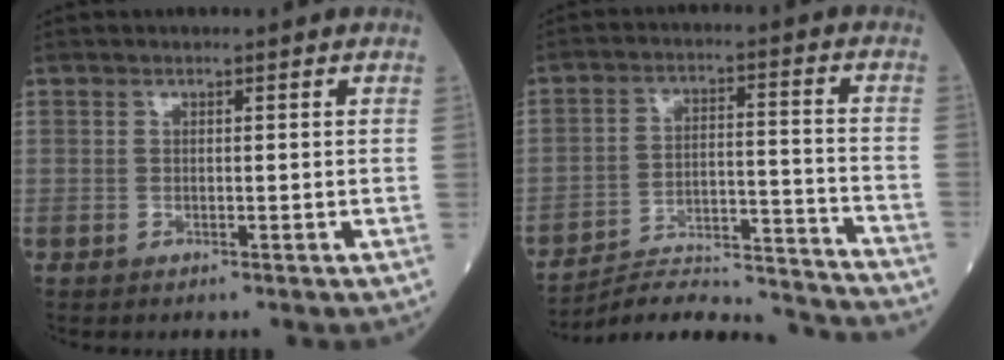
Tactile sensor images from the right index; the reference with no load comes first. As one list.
[{"total": 18.3, "force": [-18.0, -0.9, 3.3], "torque": [-0.048, 0.008, -0.268]}]